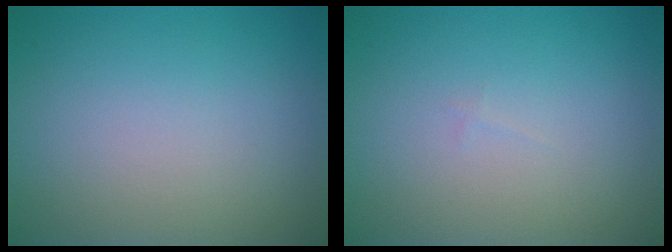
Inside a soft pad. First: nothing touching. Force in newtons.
{"total": 0.0}